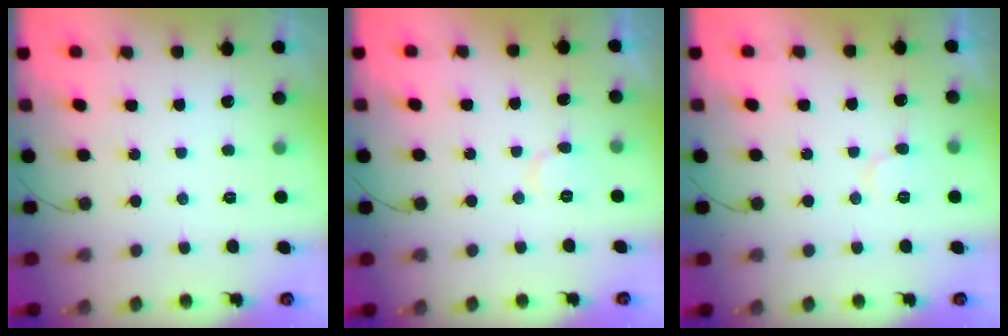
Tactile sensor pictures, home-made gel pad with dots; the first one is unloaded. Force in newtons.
{"total": 5.3, "press": 5.2, "slide": 0.5}
{"total": 5.7, "press": 5.7, "slide": 0.5}